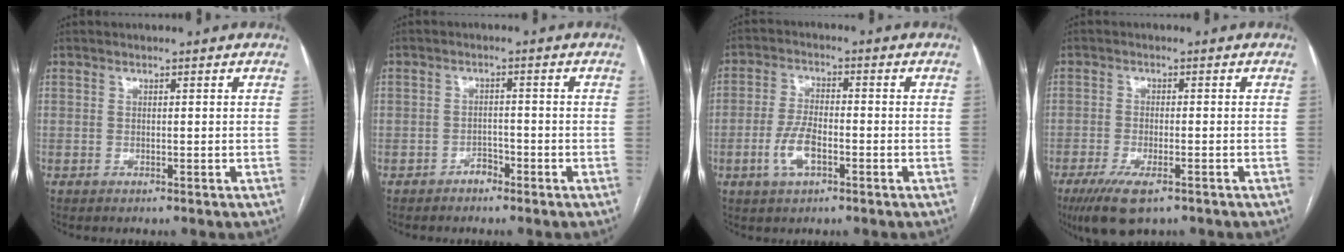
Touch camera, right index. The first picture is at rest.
{"total": 2.0, "force": [-1.5, 1.2, 0.6], "torque": [-0.003, 0.007, -0.028]}
{"total": 5.9, "force": [-2.3, 2.4, 4.9], "torque": [-0.105, 0.004, -0.043]}
{"total": 7.7, "force": [-4.9, 2.3, 5.4], "torque": [-0.098, -0.017, -0.082]}